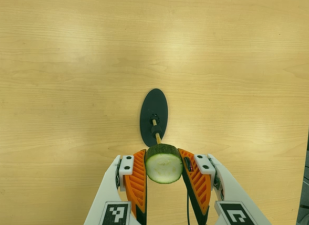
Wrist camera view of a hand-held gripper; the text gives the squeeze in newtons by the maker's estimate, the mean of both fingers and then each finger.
{"total": 13.0, "left": 12.3, "right": 13.7}